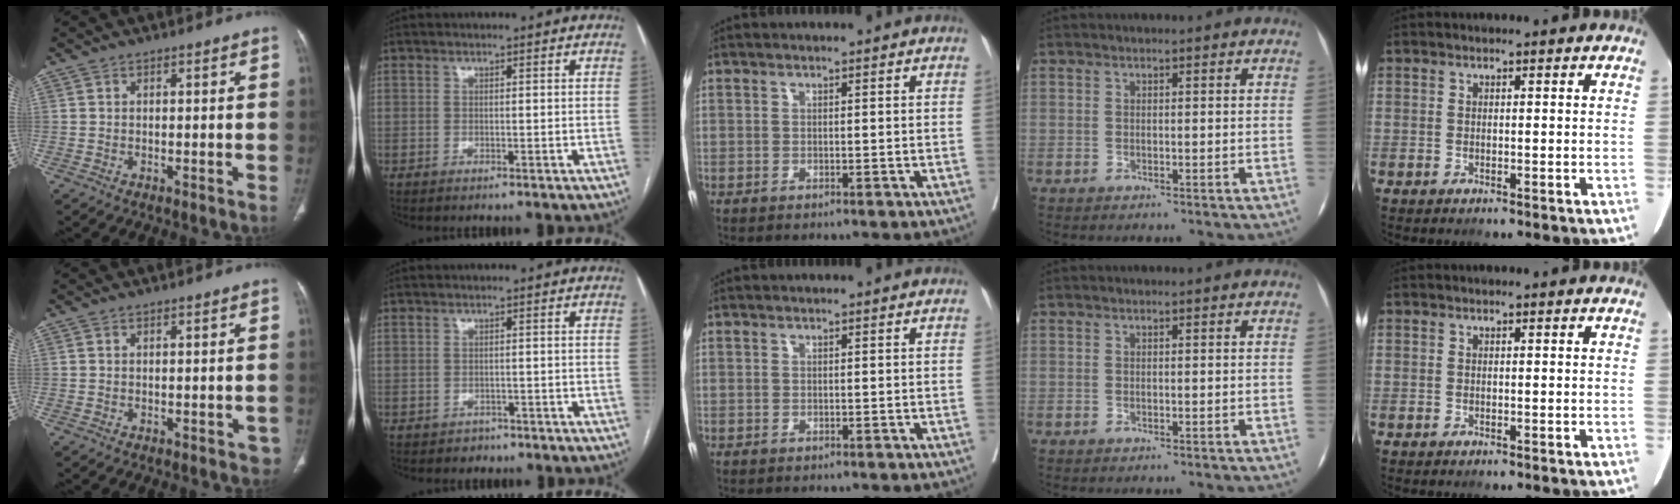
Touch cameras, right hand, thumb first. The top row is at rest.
{"thumb": {"total": 2.0, "force": [-0.5, 1.3, 1.4], "torque": [-0.004, 0.005, -0.002]}, "index": {"total": 1.8, "force": [-1.1, 1.4, 0.0], "torque": [-0.006, 0.005, -0.015]}}